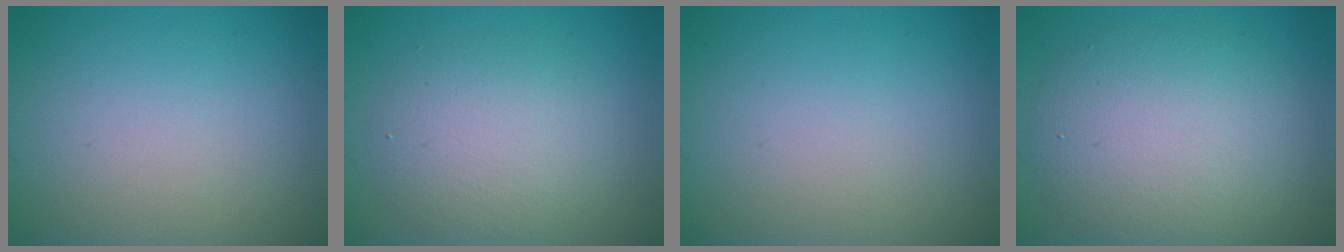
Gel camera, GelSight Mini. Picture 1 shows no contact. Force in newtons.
{"total": 4.4, "press": 4.4, "slide": 0.4}
{"total": 0.0}
{"total": 7.3, "press": 7.3, "slide": 0.4}